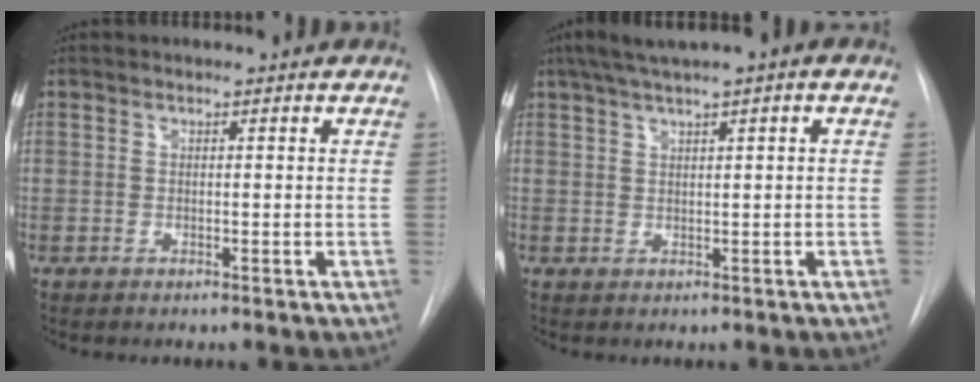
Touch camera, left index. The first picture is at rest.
{"total": 5.3, "force": [2.8, 0.7, 4.5], "torque": [-0.082, 0.026, 0.050]}